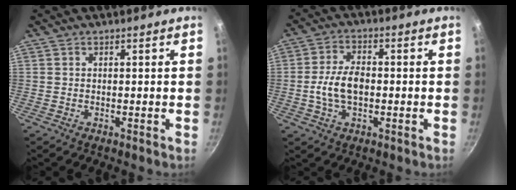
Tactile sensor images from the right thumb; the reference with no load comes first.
{"total": 7.7, "force": [-0.9, 4.4, 6.2], "torque": [-0.116, 0.019, -0.022]}